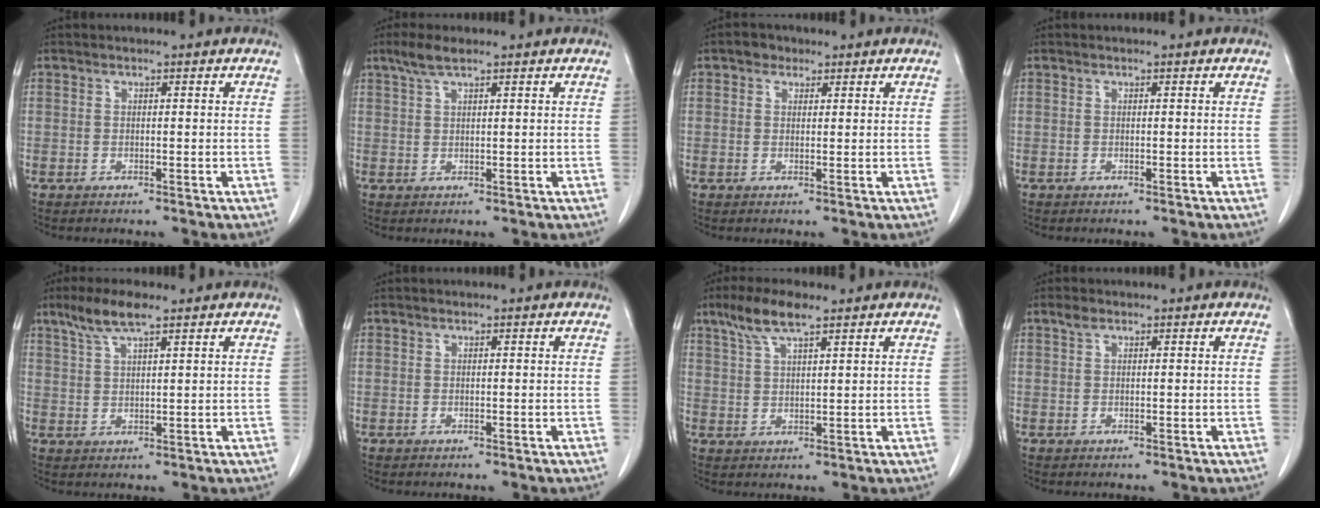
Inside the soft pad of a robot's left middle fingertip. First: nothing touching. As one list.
[{"total": 3.3, "force": [2.4, 0.5, 2.2], "torque": [-0.053, 0.010, 0.050]}, {"total": 2.1, "force": [1.2, 1.5, 0.6], "torque": [-0.011, 0.005, 0.016]}, {"total": 0.0}, {"total": 5.7, "force": [4.0, 0.8, 3.9], "torque": [-0.088, 0.011, 0.079]}, {"total": 0.0}, {"total": 6.4, "force": [4.4, 1.1, 4.5], "torque": [-0.101, 0.013, 0.086]}, {"total": 1.2, "force": [0.8, 0.6, 0.6], "torque": [-0.015, 0.010, 0.015]}]